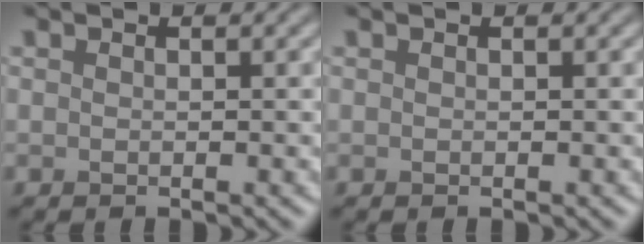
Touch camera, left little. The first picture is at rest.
{"total": 0.0}